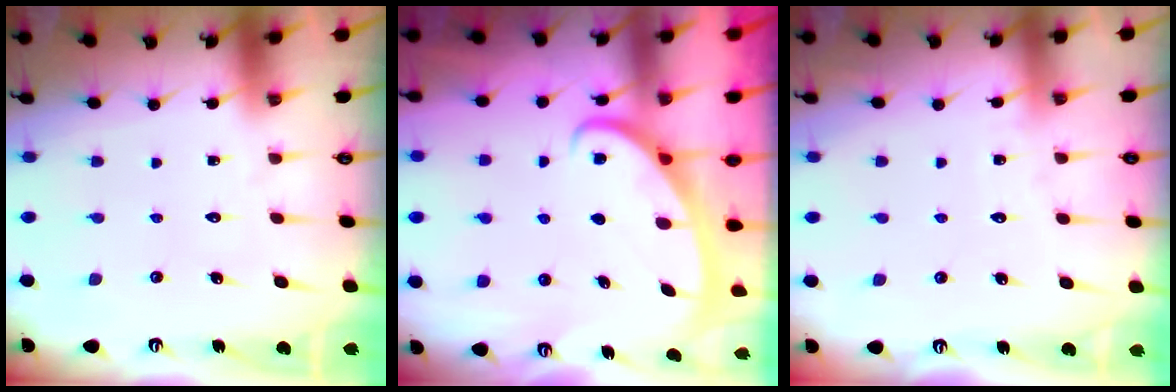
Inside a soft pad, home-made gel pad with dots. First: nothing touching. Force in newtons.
{"total": 2.7, "press": 2.6, "slide": 0.4}
{"total": 3.6, "press": 3.6, "slide": 0.3}